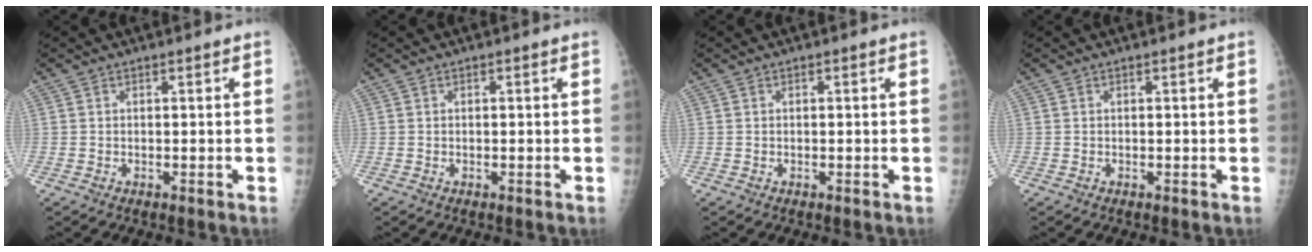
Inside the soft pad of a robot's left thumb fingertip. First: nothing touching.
{"total": 0.0}
{"total": 0.0}
{"total": 0.0}